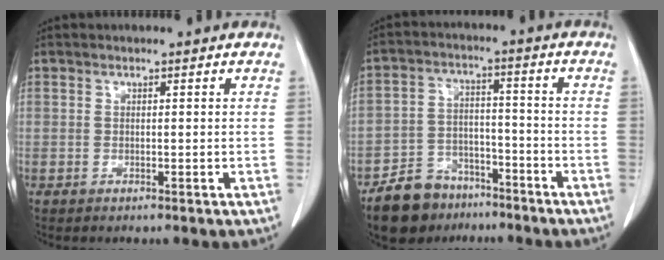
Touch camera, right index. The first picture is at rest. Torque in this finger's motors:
{"motor_torque": [-0.31, -0.04, -0.48, -0.19]}